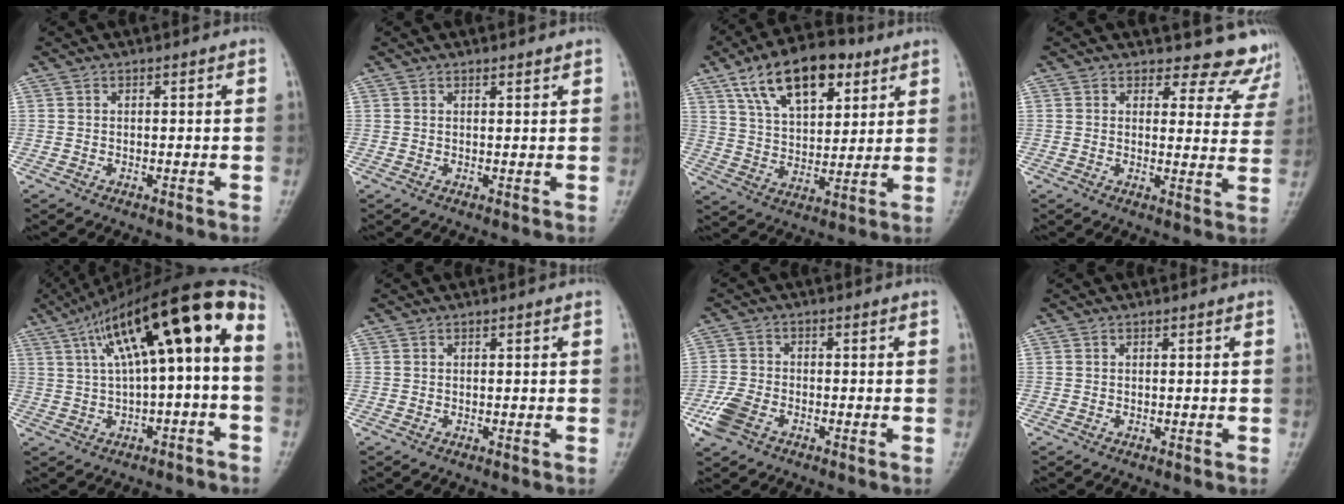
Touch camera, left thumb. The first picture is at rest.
{"total": 0.8, "force": [0.8, 0.1, 0.3], "torque": [-0.004, -0.006, 0.013]}
{"total": 16.8, "force": [8.8, 8.6, 11.5], "torque": [-0.156, -0.020, 0.152]}
{"total": 9.2, "force": [8.7, 3.2, 0.1], "torque": [0.046, -0.070, 0.074]}
{"total": 16.6, "force": [2.7, 4.1, 15.8], "torque": [-0.250, 0.062, 0.043]}
{"total": 0.0}
{"total": 5.8, "force": [-3.0, 3.5, 3.5], "torque": [-0.085, 0.009, -0.061]}
{"total": 0.0}